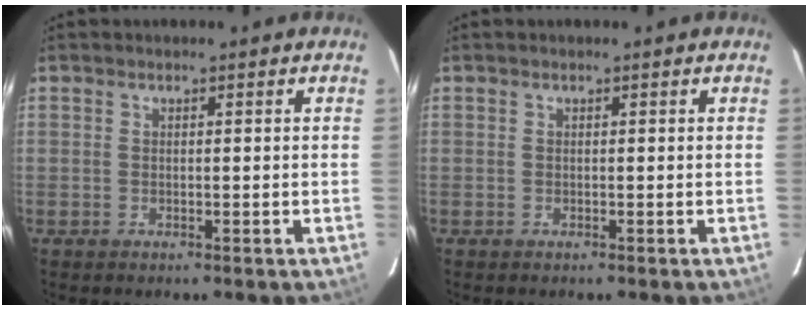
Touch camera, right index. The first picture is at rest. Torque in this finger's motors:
{"motor_torque": [-0.03, 0.03, 0.00, 0.00]}